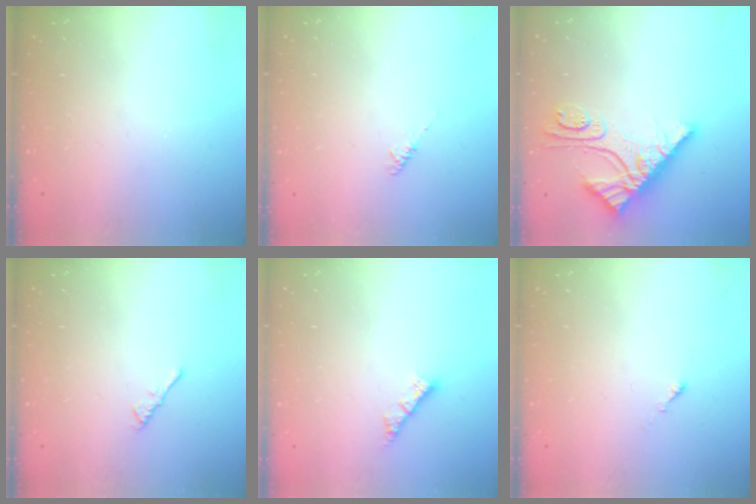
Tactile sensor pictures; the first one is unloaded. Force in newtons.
{"total": 2.0, "press": 1.9, "slide": 0.4}
{"total": 11.8, "press": 11.7, "slide": 0.9}
{"total": 1.1, "press": 1.0, "slide": 0.4}
{"total": 3.6, "press": 3.6, "slide": 0.1}
{"total": 0.0}